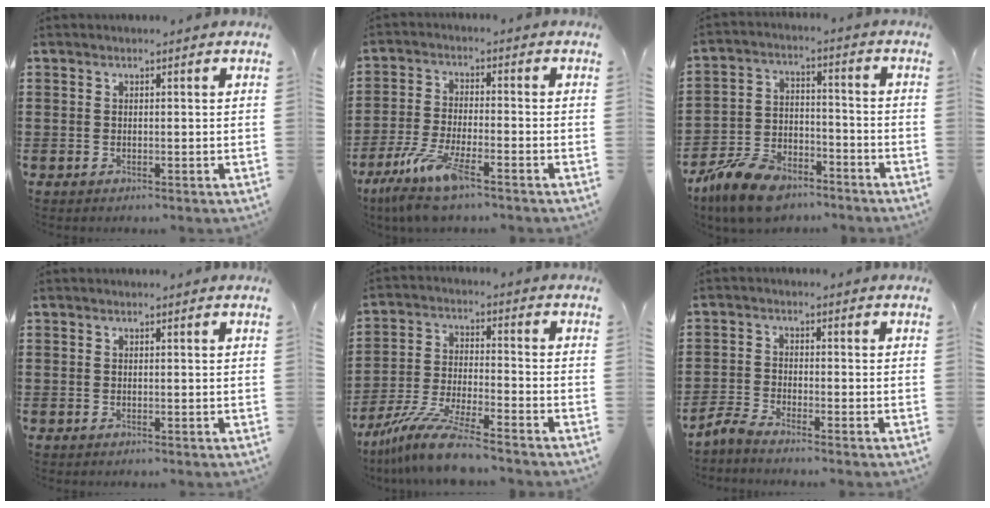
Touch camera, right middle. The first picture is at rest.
{"total": 8.3, "force": [-6.1, 1.0, 5.5], "torque": [-0.123, -0.018, -0.119]}
{"total": 10.3, "force": [-8.5, 3.7, 4.4], "torque": [-0.096, 0.028, -0.165]}
{"total": 0.0}
{"total": 10.1, "force": [-8.6, 0.5, 5.2], "torque": [-0.111, 0.002, -0.170]}
{"total": 2.8, "force": [-2.6, 0.1, 1.1], "torque": [-0.044, -0.005, -0.058]}